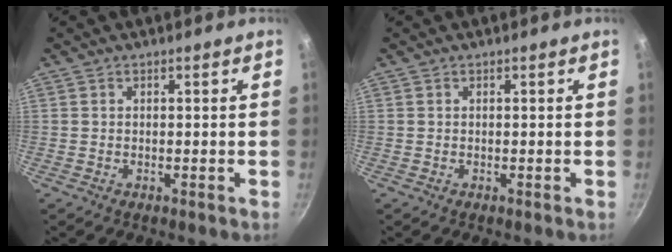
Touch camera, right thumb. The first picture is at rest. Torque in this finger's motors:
{"motor_torque": [-0.07, 0.07, -0.06, 0.06, 0.00]}